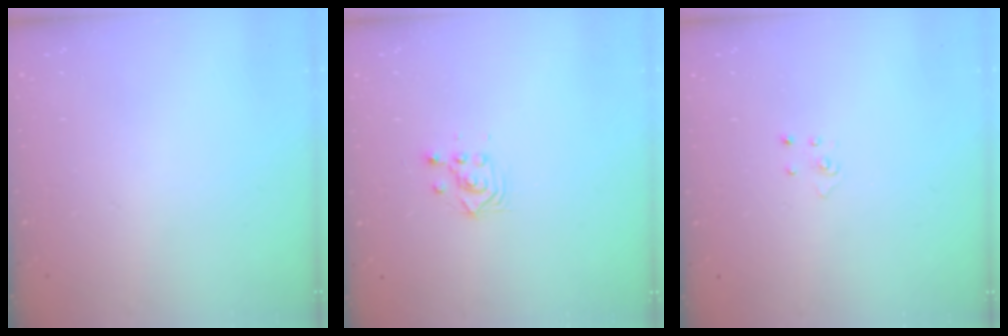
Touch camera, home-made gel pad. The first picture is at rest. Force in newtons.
{"total": 2.8, "press": 2.8, "slide": 0.2}
{"total": 3.0, "press": 2.9, "slide": 0.3}